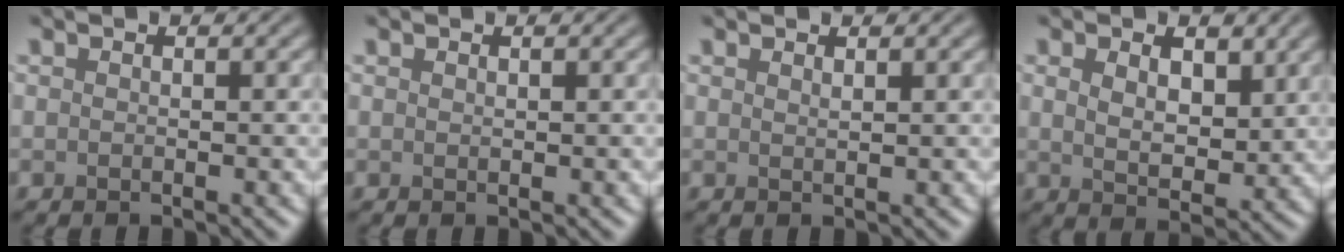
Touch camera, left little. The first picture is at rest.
{"total": 0.0}
{"total": 0.7, "force": [0.6, 0.1, 0.3], "torque": [-0.002, -0.001, 0.011]}
{"total": 4.5, "force": [1.8, 2.4, 3.3], "torque": [-0.059, -0.010, 0.034]}